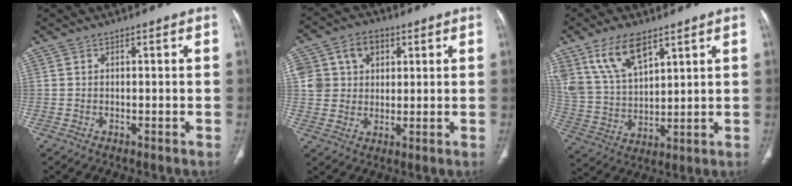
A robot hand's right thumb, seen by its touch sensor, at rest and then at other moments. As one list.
[{"total": 11.4, "force": [3.9, 9.2, 5.5], "torque": [-0.078, 0.007, 0.073]}, {"total": 13.0, "force": [8.0, 6.2, 8.2], "torque": [-0.143, -0.027, 0.167]}]